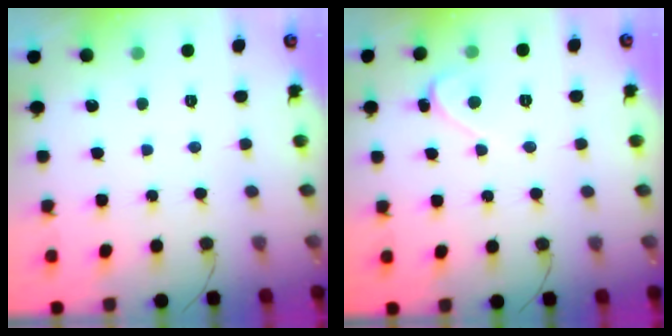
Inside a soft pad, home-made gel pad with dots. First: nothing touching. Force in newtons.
{"total": 2.1, "press": 2.1, "slide": 0.2}